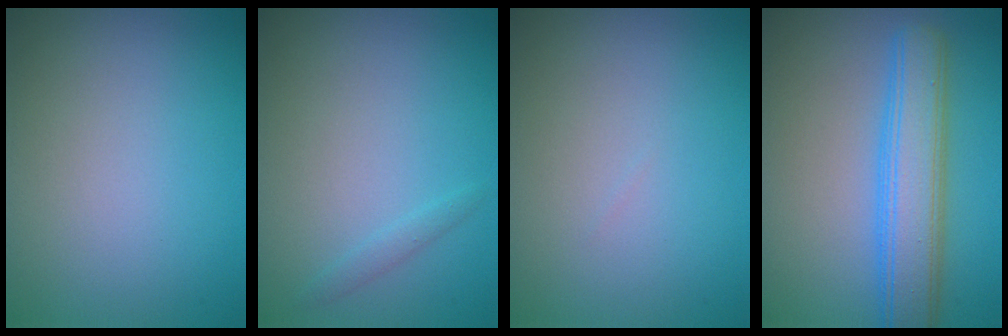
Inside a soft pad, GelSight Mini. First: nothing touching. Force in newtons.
{"total": 0.8, "press": 0.8, "slide": 0.1}
{"total": 0.0}
{"total": 5.7, "press": 5.7, "slide": 0.2}